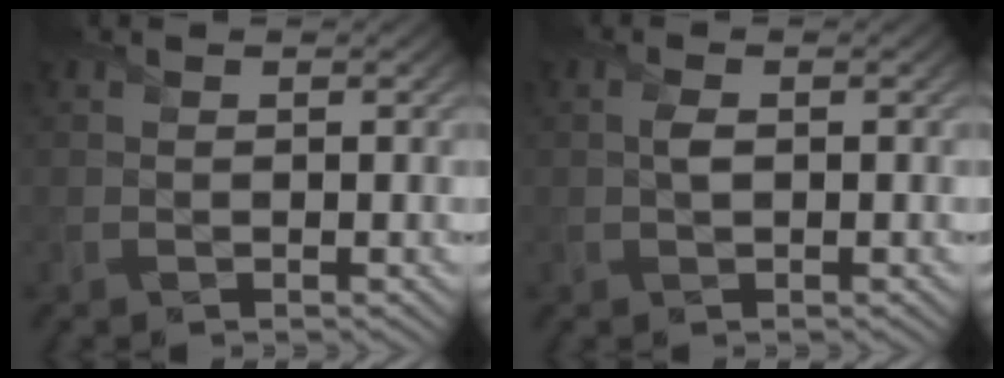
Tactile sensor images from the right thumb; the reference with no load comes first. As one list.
[{"total": 1.2, "force": [0.0, 0.6, 1.0], "torque": [-0.023, 0.002, 0.000]}]